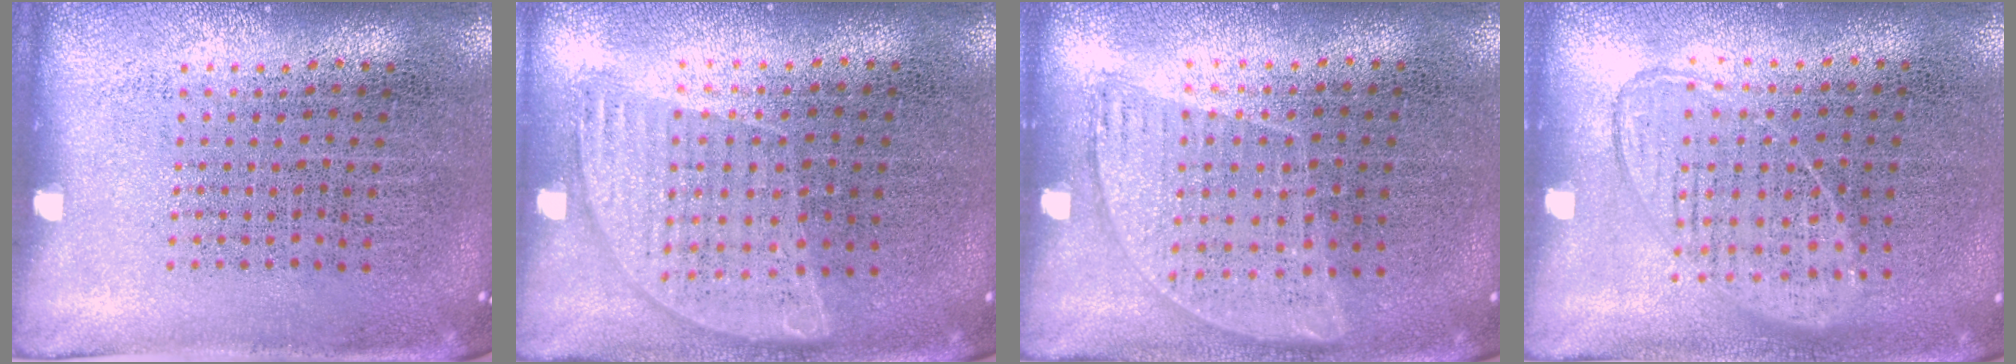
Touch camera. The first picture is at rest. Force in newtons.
{"total": 0.9, "press": 0.8, "slide": 0.3}
{"total": 0.9, "press": 0.8, "slide": 0.4}
{"total": 0.9, "press": 0.8, "slide": 0.4}